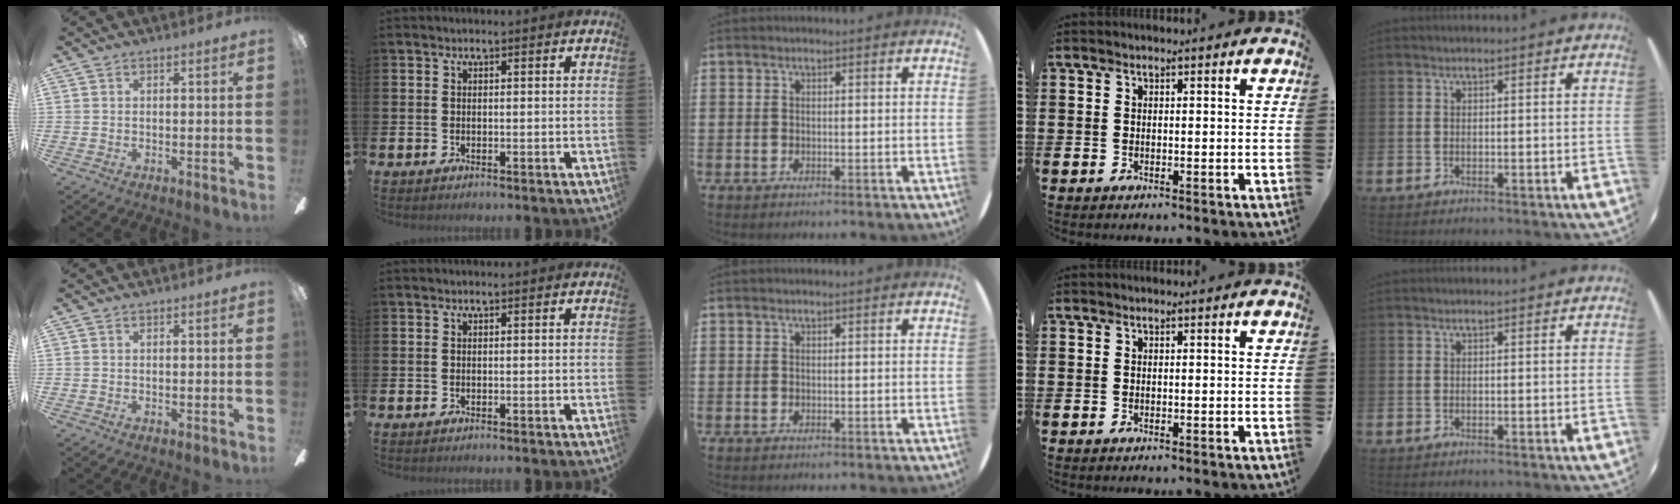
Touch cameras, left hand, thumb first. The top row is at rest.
{}